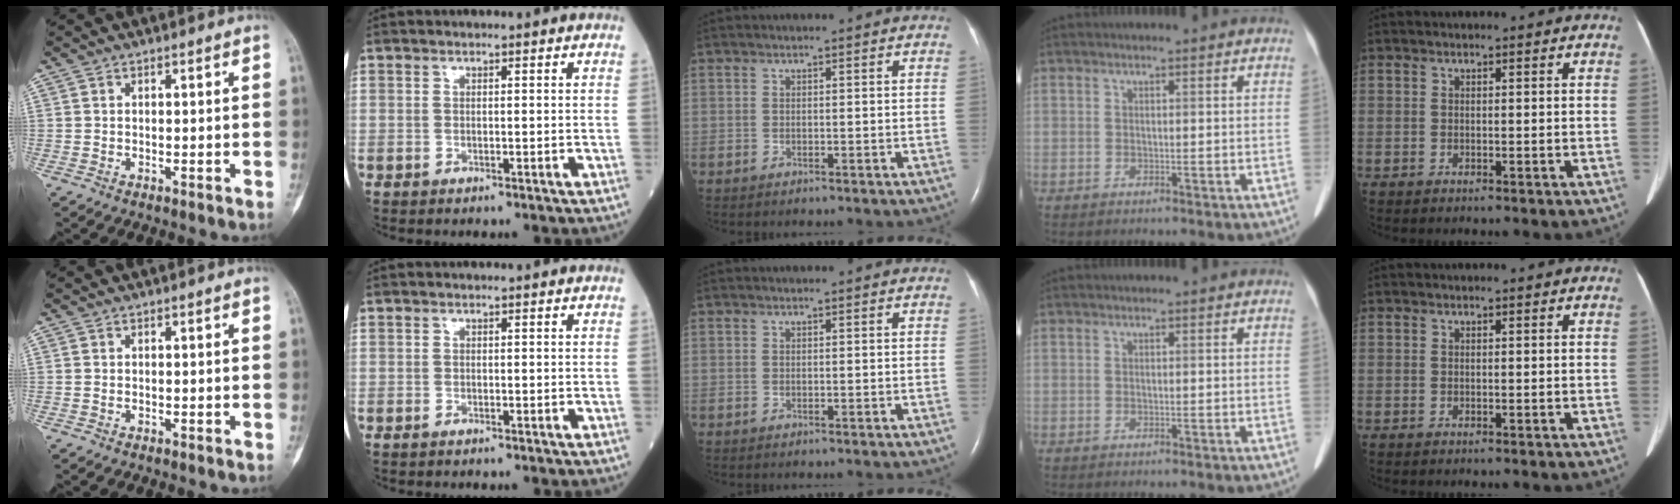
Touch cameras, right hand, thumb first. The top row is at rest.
{}